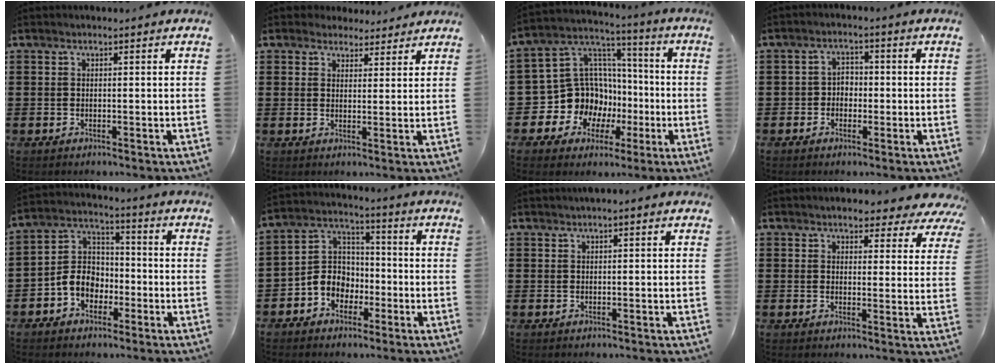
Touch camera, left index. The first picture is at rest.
{"total": 3.2, "force": [2.9, 1.4, 0.1], "torque": [-0.012, 0.002, 0.057]}
{"total": 12.1, "force": [-2.7, 11.3, 3.4], "torque": [-0.117, -0.013, -0.034]}
{"total": 2.6, "force": [-1.0, 2.2, 1.0], "torque": [-0.026, 0.009, -0.025]}
{"total": 6.5, "force": [-2.9, 5.1, 2.7], "torque": [-0.079, 0.012, -0.063]}
{"total": 6.5, "force": [-2.8, 5.6, 1.9], "torque": [-0.069, 0.009, -0.061]}
{"total": 0.7, "force": [0.4, 0.0, 0.5], "torque": [-0.010, 0.001, 0.008]}
{"total": 4.3, "force": [3.9, 1.1, 1.2], "torque": [-0.024, -0.019, 0.067]}